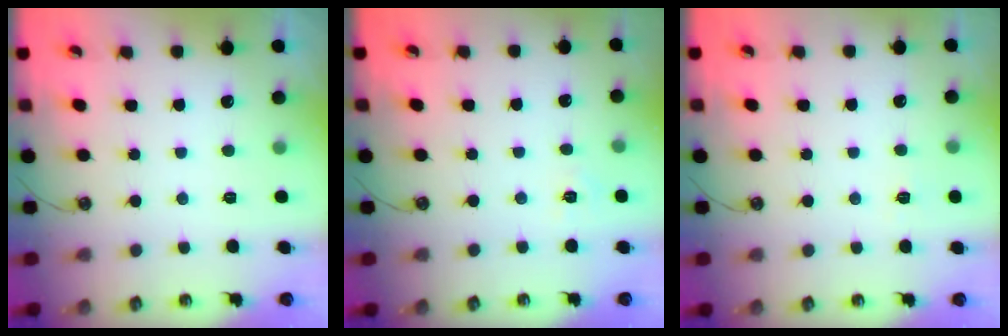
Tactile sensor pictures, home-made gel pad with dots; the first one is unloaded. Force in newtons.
{"total": 2.8, "press": 2.8, "slide": 0.4}
{"total": 4.0, "press": 3.9, "slide": 0.4}